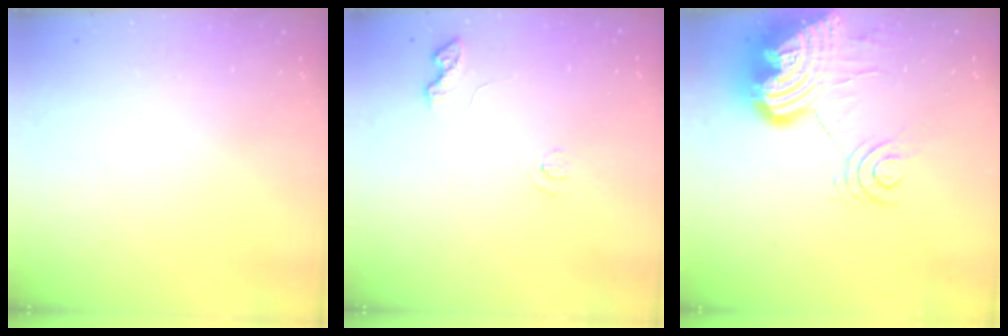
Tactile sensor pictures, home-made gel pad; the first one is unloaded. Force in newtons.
{"total": 4.7, "press": 4.7, "slide": 0.5}
{"total": 18.4, "press": 18.2, "slide": 2.6}